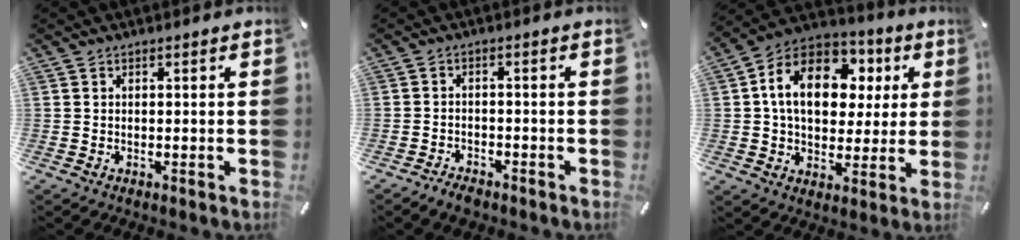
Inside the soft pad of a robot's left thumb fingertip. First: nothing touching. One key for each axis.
{"total": 2.8, "fx": -2.4, "fy": 1.1, "fz": 0.8, "tx": -0.020, "ty": 0.011, "tz": -0.050}
{"total": 16.5, "fx": 4.2, "fy": 12.0, "fz": 10.5, "tx": -0.191, "ty": -0.002, "tz": 0.078}